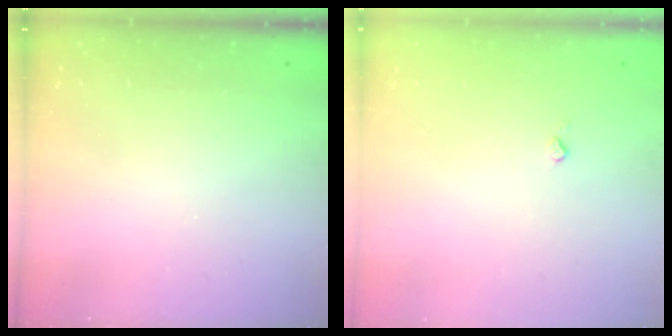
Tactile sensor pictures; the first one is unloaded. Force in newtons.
{"total": 2.7, "press": 2.7, "slide": 0.4}